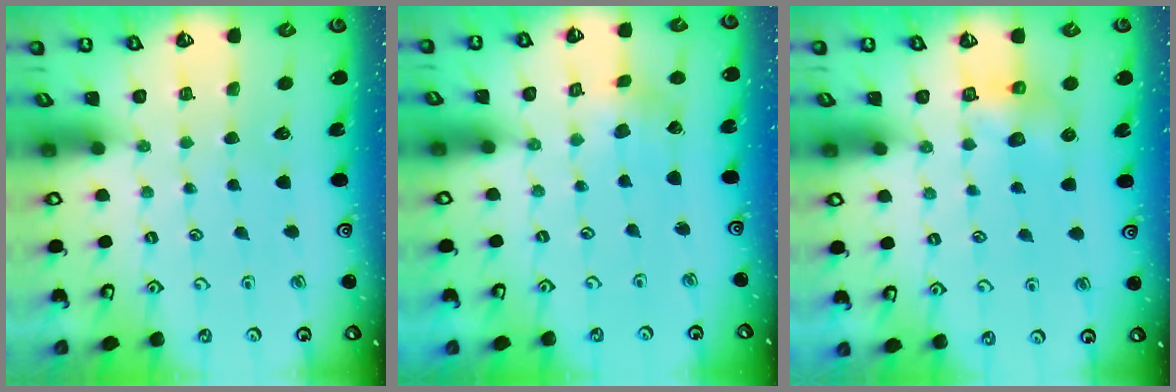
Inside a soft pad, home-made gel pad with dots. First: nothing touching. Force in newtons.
{"total": 1.4, "press": 1.4, "slide": 0.3}
{"total": 6.5, "press": 6.5, "slide": 0.2}